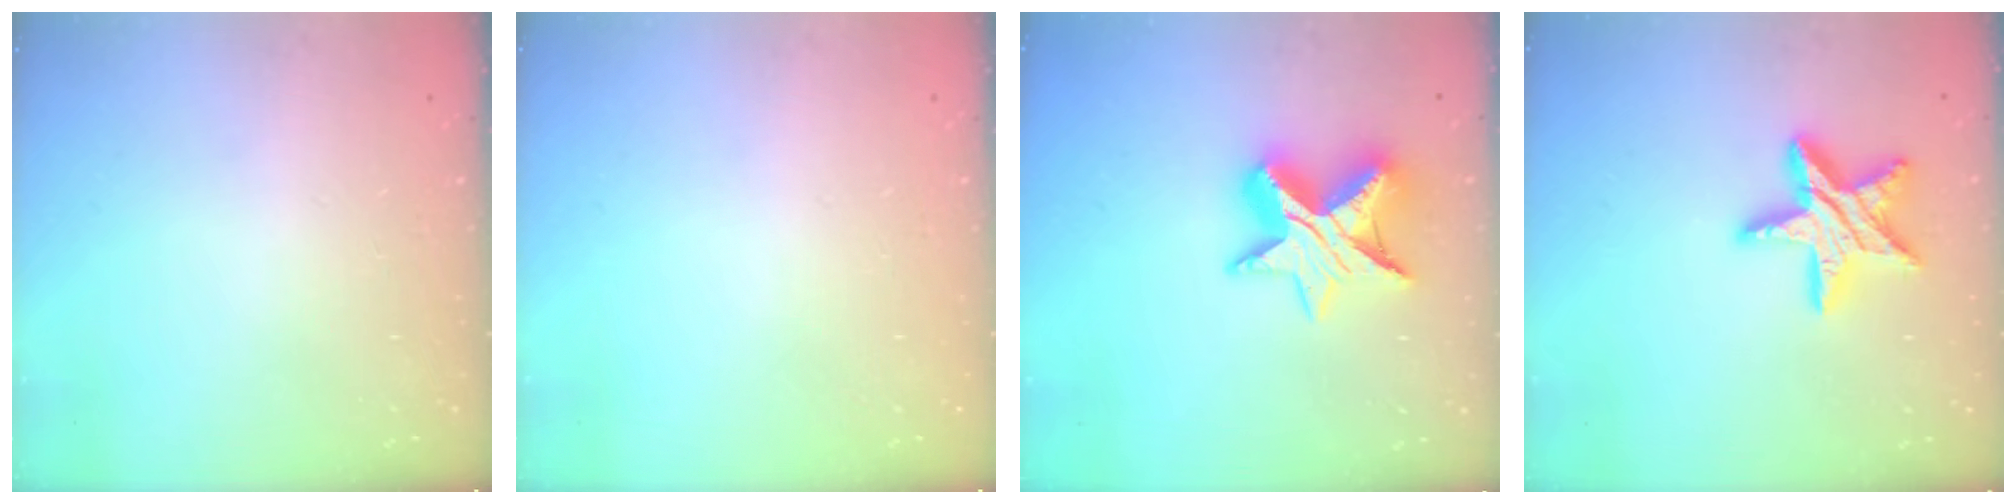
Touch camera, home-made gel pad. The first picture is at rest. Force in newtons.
{"total": 0.0}
{"total": 12.9, "press": 12.9, "slide": 0.8}
{"total": 15.8, "press": 15.7, "slide": 1.4}